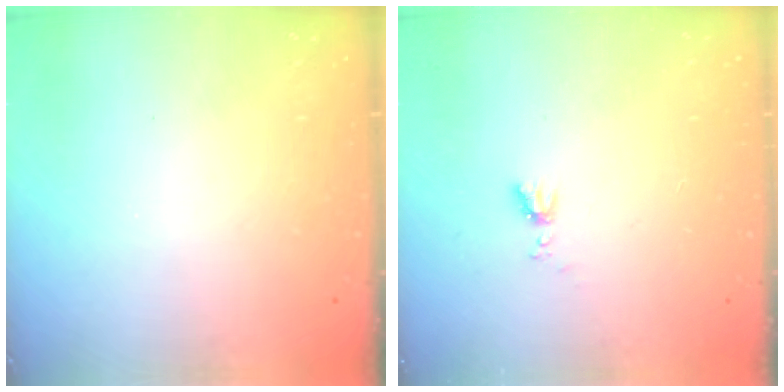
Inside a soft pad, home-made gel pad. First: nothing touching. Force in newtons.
{"total": 3.7, "press": 3.6, "slide": 0.7}